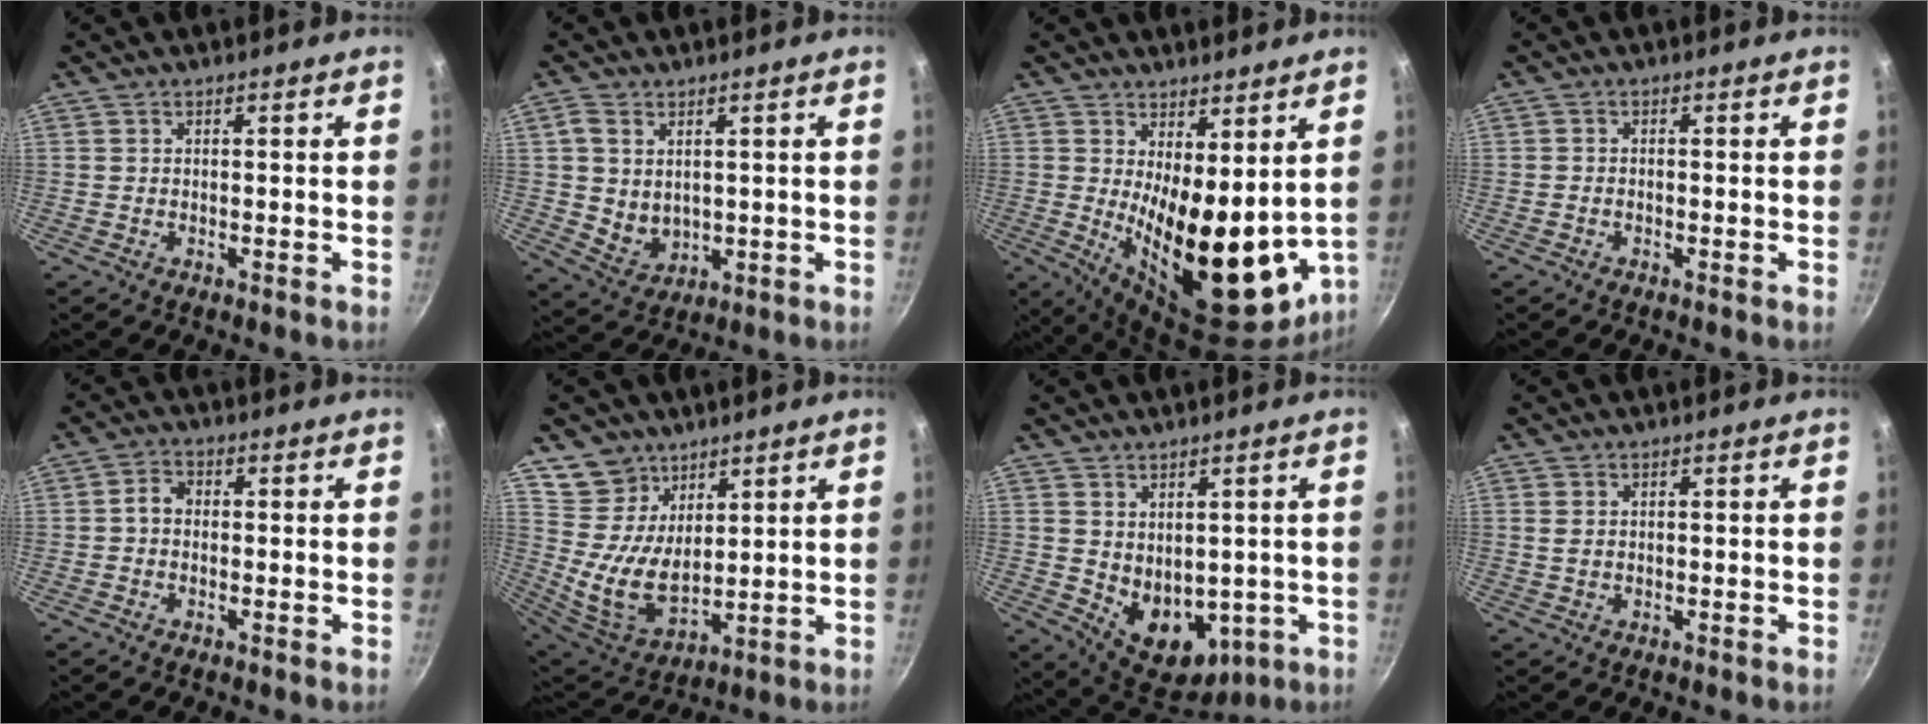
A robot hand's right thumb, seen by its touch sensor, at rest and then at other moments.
{"total": 6.8, "force": [1.3, 5.3, 4.2], "torque": [-0.065, -0.017, 0.037]}
{"total": 18.3, "force": [2.0, 7.8, 16.4], "torque": [-0.202, -0.046, 0.051]}
{"total": 0.7, "force": [-0.5, 0.3, 0.4], "torque": [-0.009, 0.005, -0.012]}
{"total": 2.9, "force": [-0.3, 2.3, 1.7], "torque": [-0.023, 0.013, -0.012]}
{"total": 11.6, "force": [7.0, 8.3, 4.2], "torque": [-0.049, -0.055, 0.148]}
{"total": 10.7, "force": [0.3, 7.9, 7.2], "torque": [-0.079, -0.022, 0.034]}
{"total": 1.2, "force": [0.4, 0.9, 0.7], "torque": [-0.014, -0.001, 0.008]}